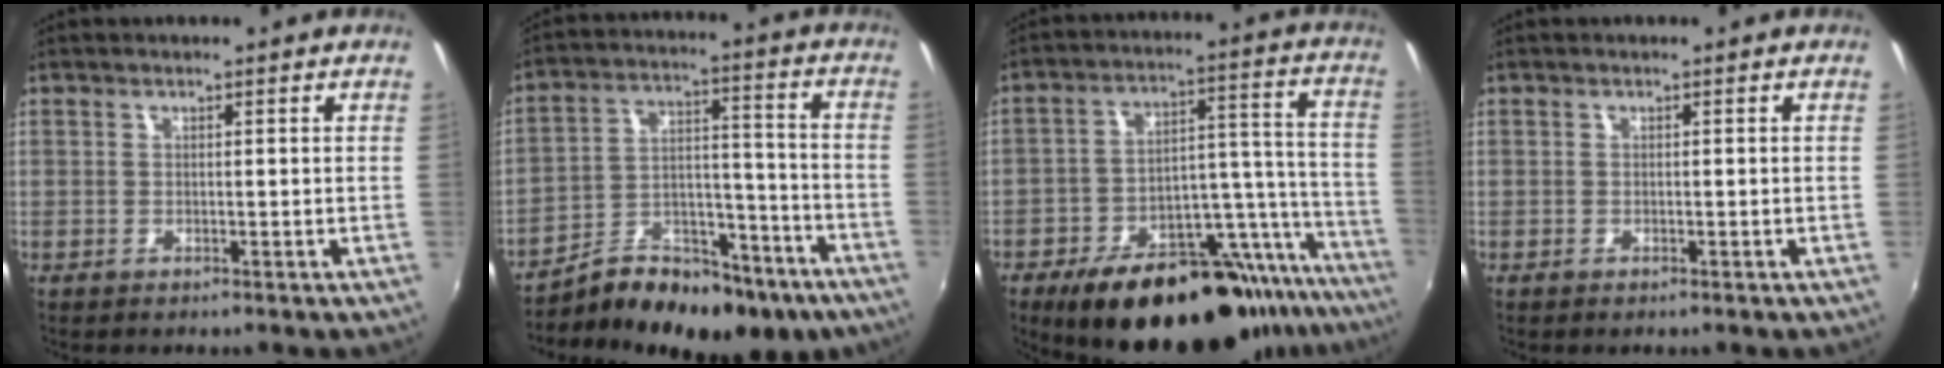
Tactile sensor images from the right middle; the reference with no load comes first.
{"total": 18.8, "force": [-13.7, 8.6, 9.5], "torque": [-0.151, 0.017, -0.198]}
{"total": 27.7, "force": [-21.9, 9.1, 14.2], "torque": [-0.183, 0.025, -0.302]}
{"total": 0.0}